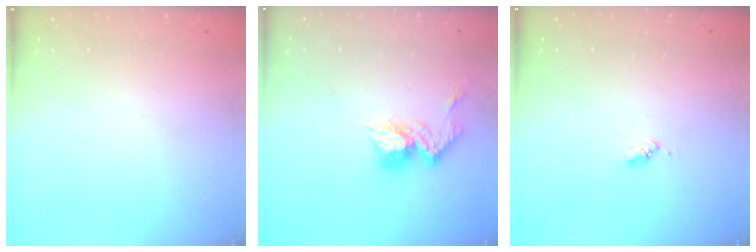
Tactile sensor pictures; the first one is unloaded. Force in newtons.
{"total": 11.5, "press": 11.4, "slide": 1.0}
{"total": 1.6, "press": 1.6, "slide": 0.3}